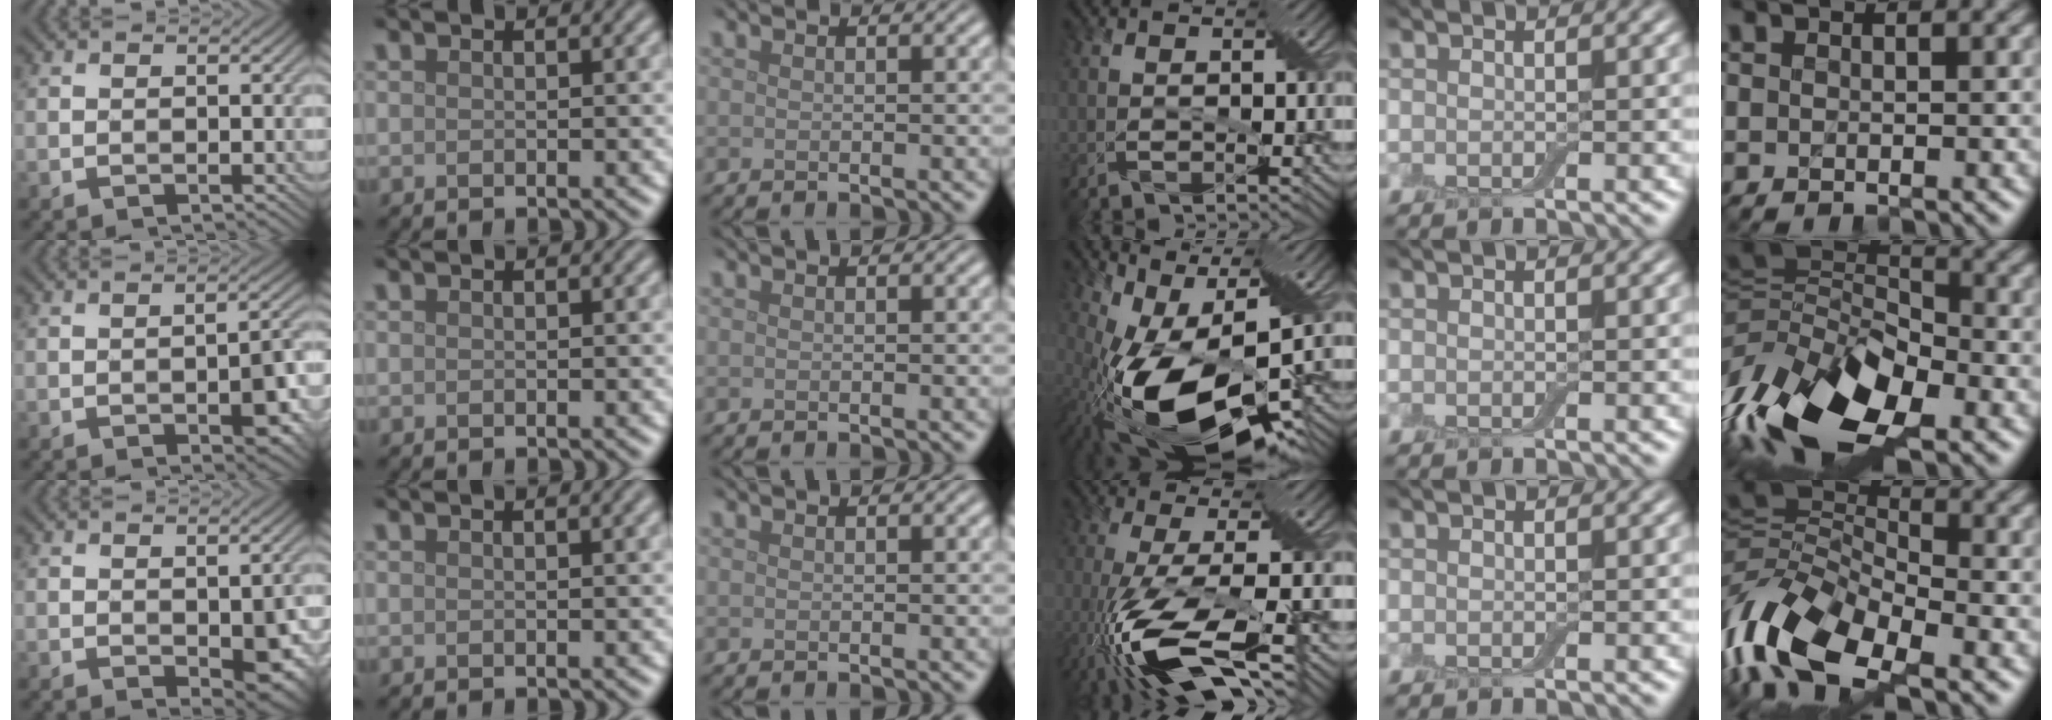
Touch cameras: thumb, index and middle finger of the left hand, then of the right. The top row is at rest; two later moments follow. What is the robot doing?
{"motion": "cut", "object": "aluminum foil"}